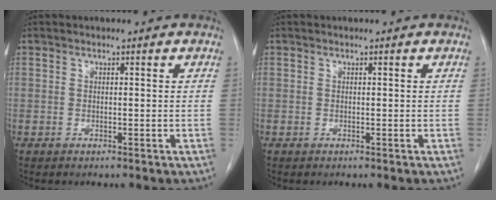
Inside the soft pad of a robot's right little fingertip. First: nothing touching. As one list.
[{"total": 0.0}]